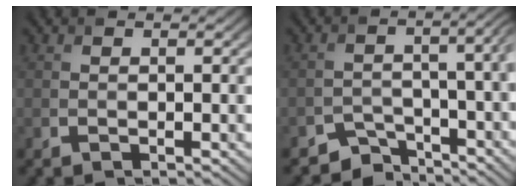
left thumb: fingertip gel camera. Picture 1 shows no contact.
{"total": 5.0, "force": [-4.1, 1.9, 2.2], "torque": [-0.032, -0.012, -0.066]}